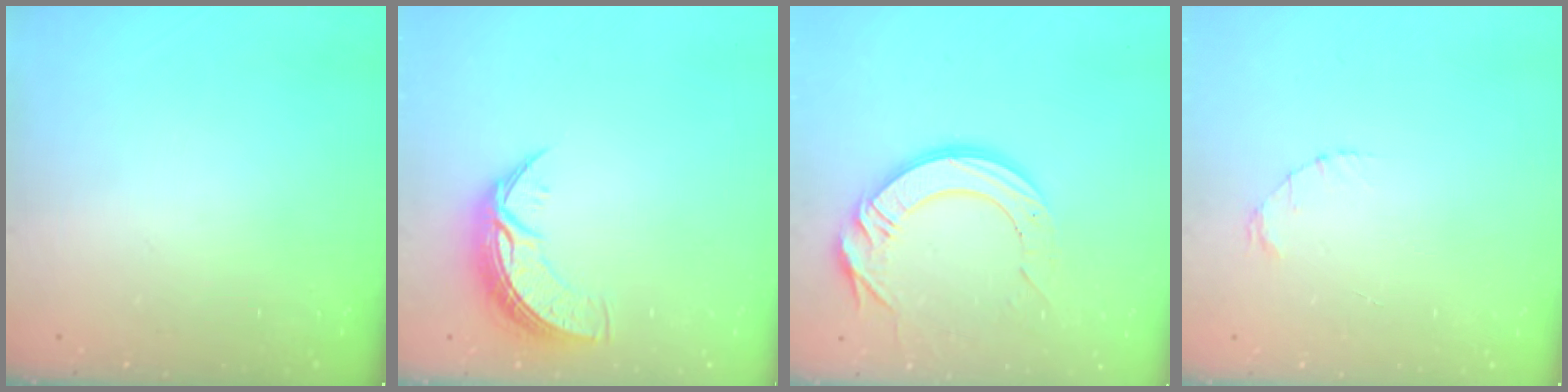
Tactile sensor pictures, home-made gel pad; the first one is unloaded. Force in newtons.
{"total": 8.5, "press": 8.4, "slide": 0.6}
{"total": 14.2, "press": 14.1, "slide": 1.5}
{"total": 1.4, "press": 1.4, "slide": 0.2}